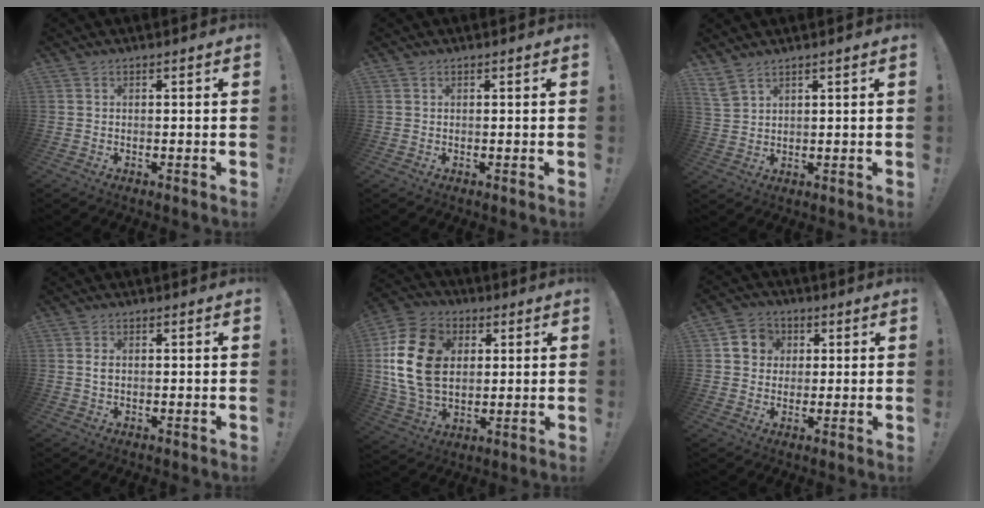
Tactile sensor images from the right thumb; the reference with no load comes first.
{"total": 0.0}
{"total": 4.7, "force": [3.9, 1.5, 2.1], "torque": [-0.048, -0.016, 0.078]}
{"total": 1.5, "force": [0.1, 1.1, 1.0], "torque": [-0.020, 0.004, 0.001]}
{"total": 21.0, "force": [3.6, 15.7, 13.4], "torque": [-0.246, 0.003, 0.070]}
{"total": 7.5, "force": [1.7, 7.1, 2.0], "torque": [-0.025, -0.004, 0.036]}